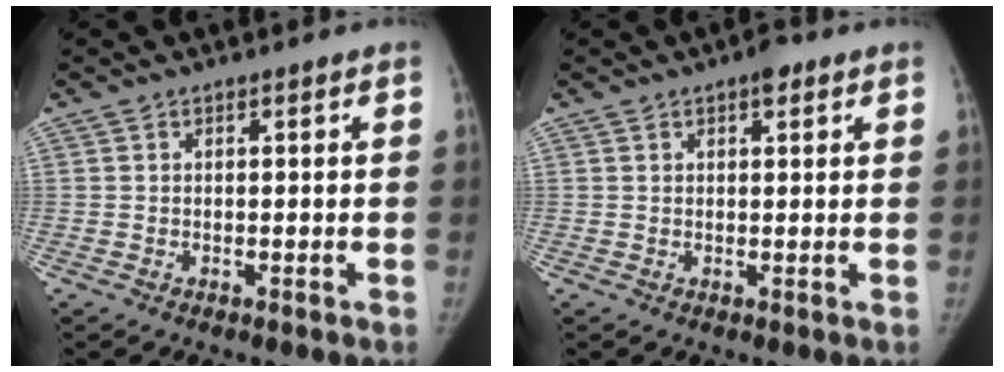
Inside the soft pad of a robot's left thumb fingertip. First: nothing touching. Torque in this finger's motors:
{"motor_torque": [0.64, 0.46, 0.43, -0.86, 0.09]}